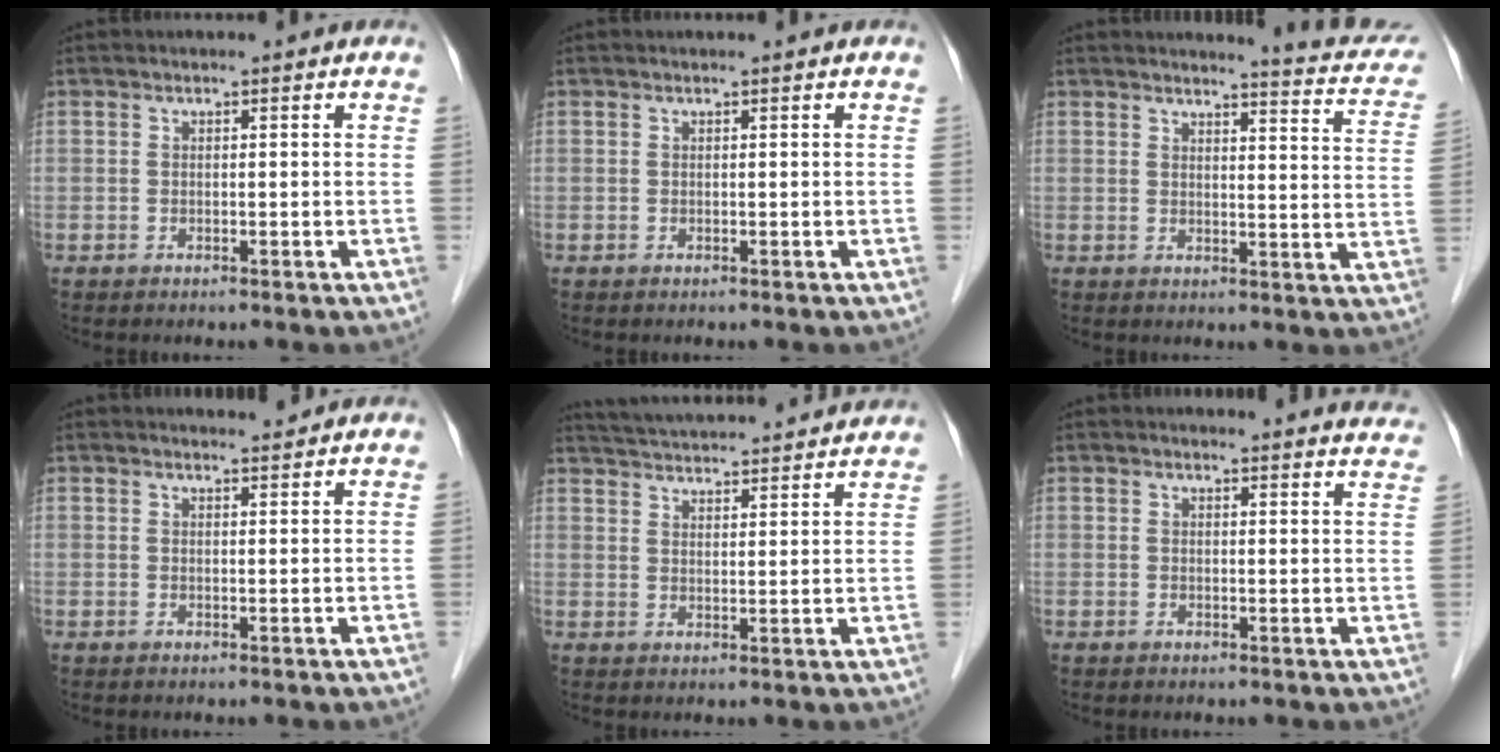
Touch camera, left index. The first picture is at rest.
{"total": 0.0}
{"total": 9.6, "force": [9.1, 0.7, 3.0], "torque": [-0.027, -0.039, 0.079]}
{"total": 1.8, "force": [1.8, 0.0, 0.2], "torque": [-0.007, -0.001, 0.030]}
{"total": 16.6, "force": [15.6, 1.4, 5.4], "torque": [-0.094, 0.034, 0.220]}
{"total": 13.7, "force": [13.4, 1.4, 2.1], "torque": [-0.002, -0.040, 0.130]}